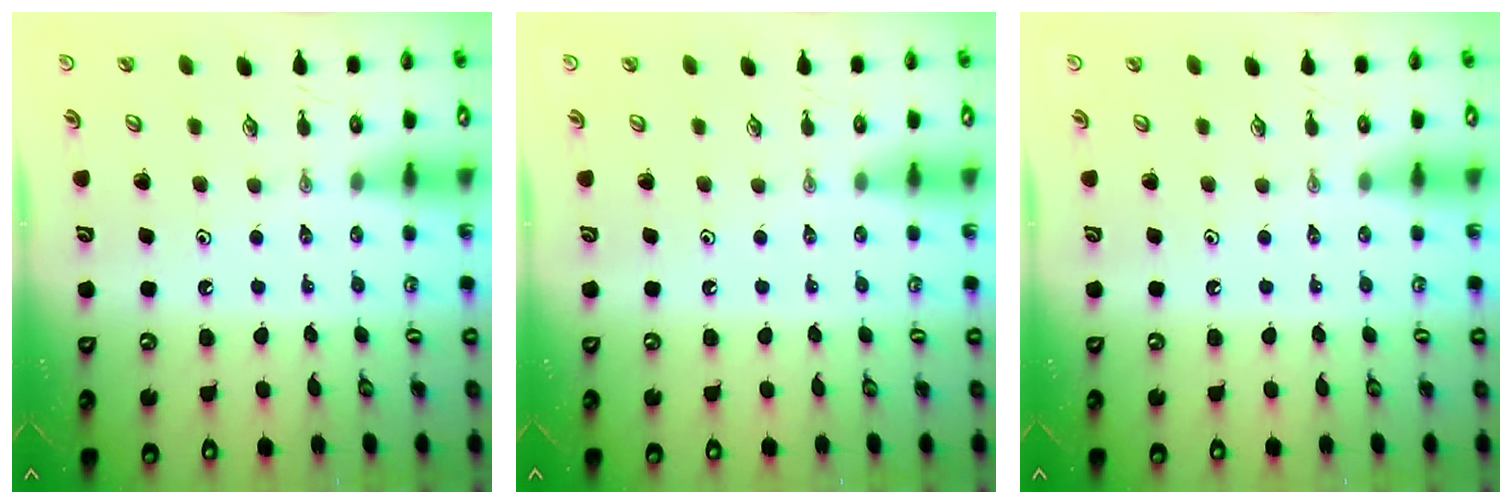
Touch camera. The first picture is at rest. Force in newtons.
{"total": 0.0}
{"total": 0.0}